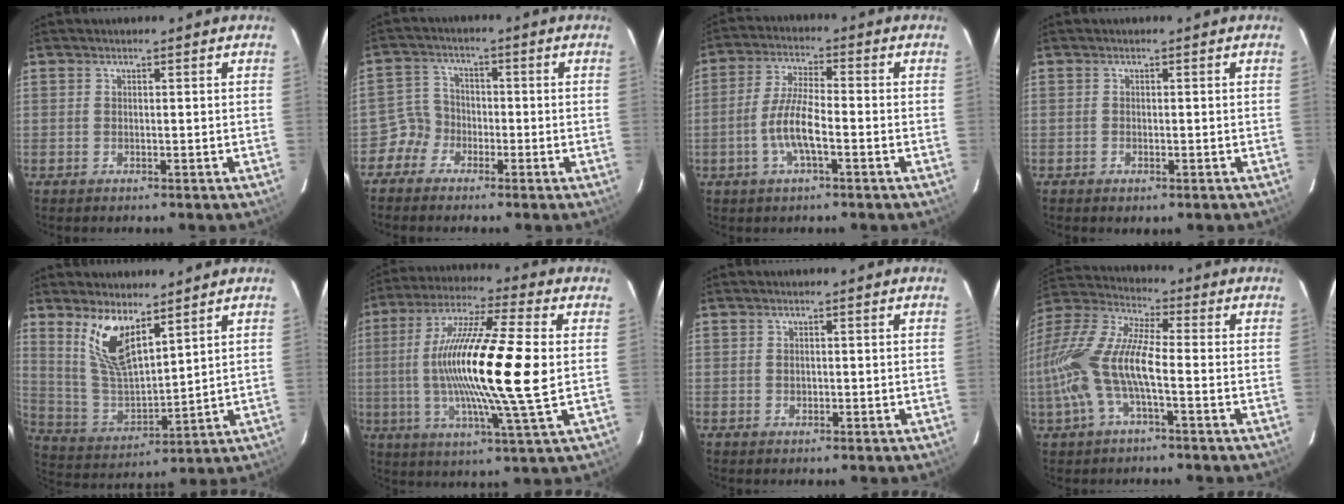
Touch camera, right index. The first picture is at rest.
{"total": 4.4, "force": [-2.7, 3.4, -0.1], "torque": [0.000, 0.020, -0.057]}
{"total": 7.8, "force": [-2.8, 1.8, 7.0], "torque": [-0.146, 0.002, -0.054]}
{"total": 1.3, "force": [-0.7, 0.8, 0.7], "torque": [-0.015, -0.004, -0.011]}
{"total": 11.0, "force": [6.8, 3.8, 7.7], "torque": [-0.155, -0.005, 0.146]}
{"total": 20.3, "force": [0.4, 1.0, 20.3], "torque": [-0.368, -0.002, -0.004]}
{"total": 0.7, "force": [-0.1, 0.7, 0.3], "torque": [-0.004, 0.001, 0.000]}
{"total": 17.5, "force": [-3.2, 5.8, 16.2], "torque": [-0.325, -0.004, -0.067]}